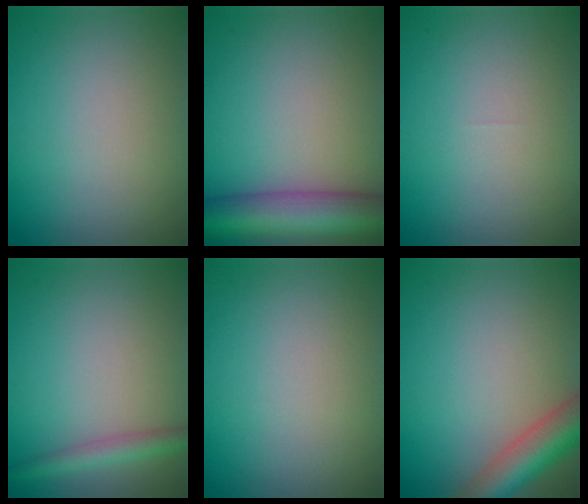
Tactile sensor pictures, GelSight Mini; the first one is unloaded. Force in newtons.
{"total": 8.3, "press": 8.3, "slide": 0.4}
{"total": 0.0}
{"total": 2.3, "press": 2.3, "slide": 0.1}
{"total": 0.0}
{"total": 5.9, "press": 5.8, "slide": 0.3}